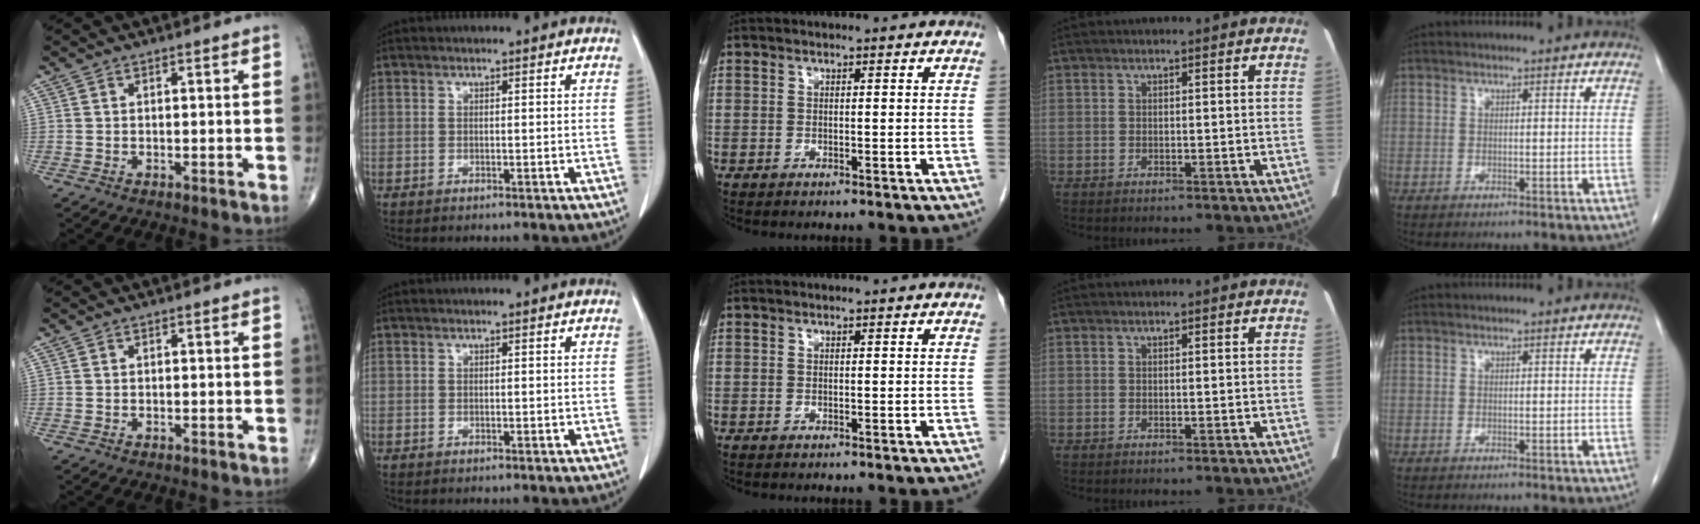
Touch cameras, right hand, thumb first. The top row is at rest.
{}